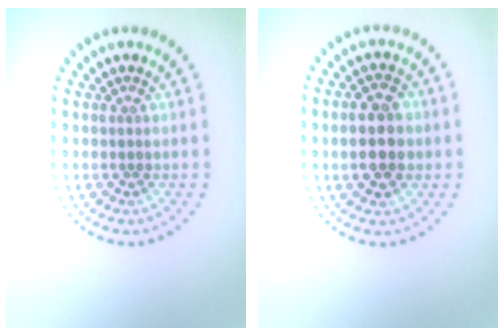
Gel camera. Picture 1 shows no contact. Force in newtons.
{"total": 4.5, "press": 4.5, "slide": 0.1}